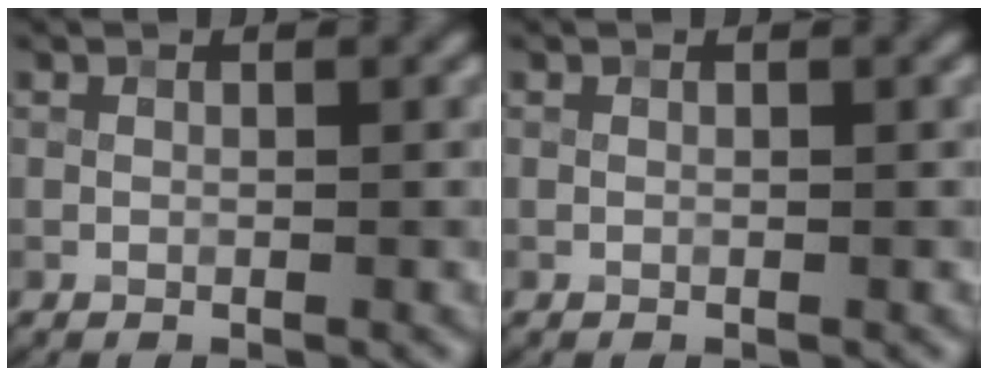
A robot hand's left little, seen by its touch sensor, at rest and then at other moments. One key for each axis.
{"total": 0.0}